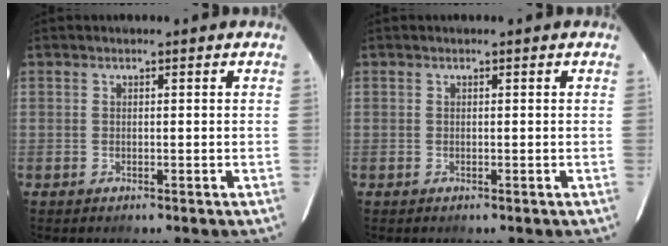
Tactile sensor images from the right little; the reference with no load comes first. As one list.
[{"total": 0.0}]